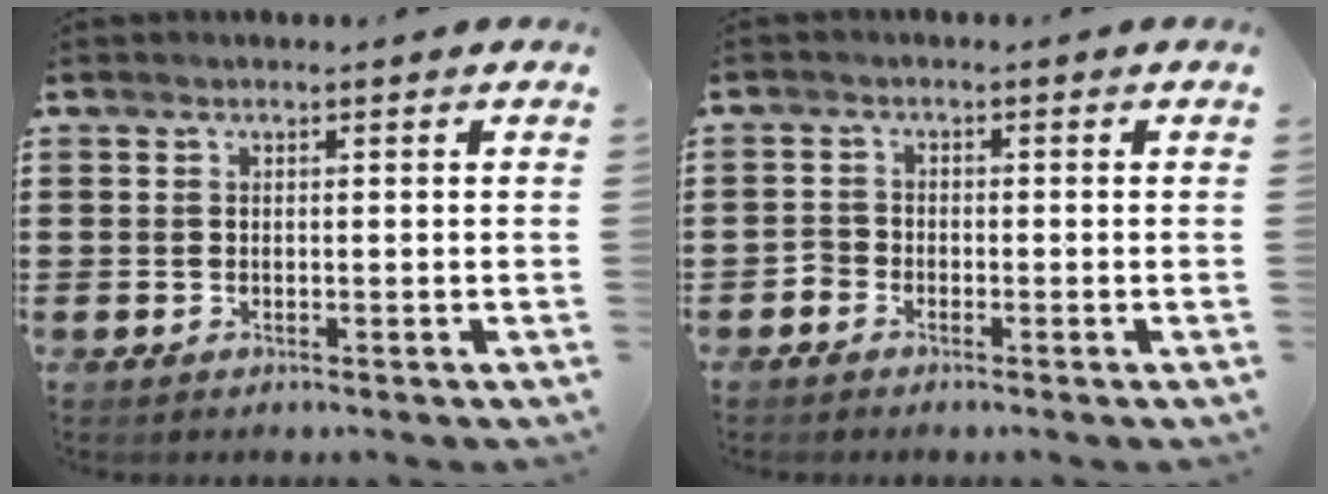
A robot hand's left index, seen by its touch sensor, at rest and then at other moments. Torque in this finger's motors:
{"motor_torque": [-0.09, -0.11, 0.02, 0.00]}